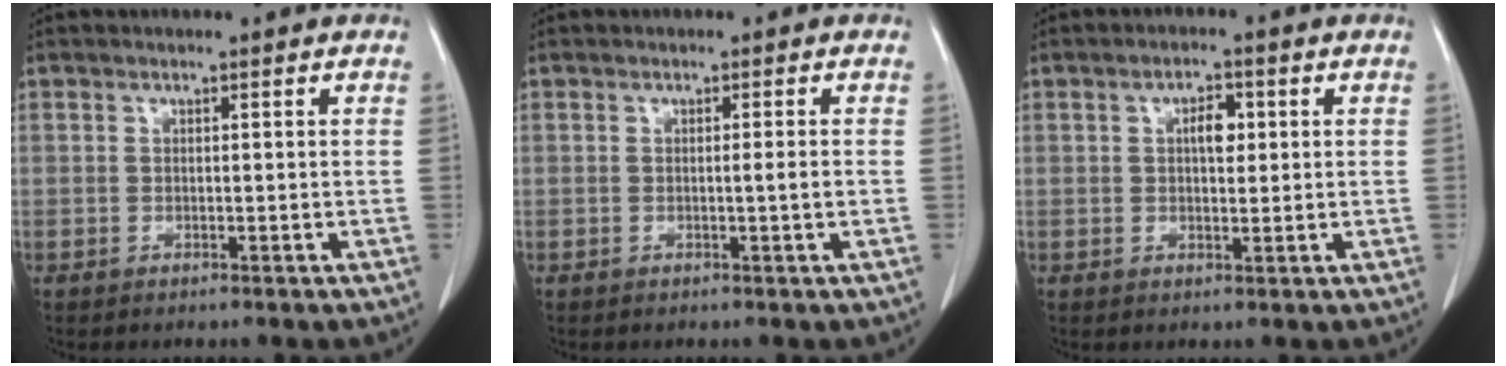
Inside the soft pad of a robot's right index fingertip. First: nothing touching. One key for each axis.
{"total": 1.3, "fx": 0.0, "fy": -0.2, "fz": 1.3, "tx": -0.020, "ty": -0.001, "tz": 0.000}
{"total": 3.5, "fx": 1.0, "fy": 1.7, "fz": 3.0, "tx": -0.045, "ty": 0.005, "tz": 0.015}